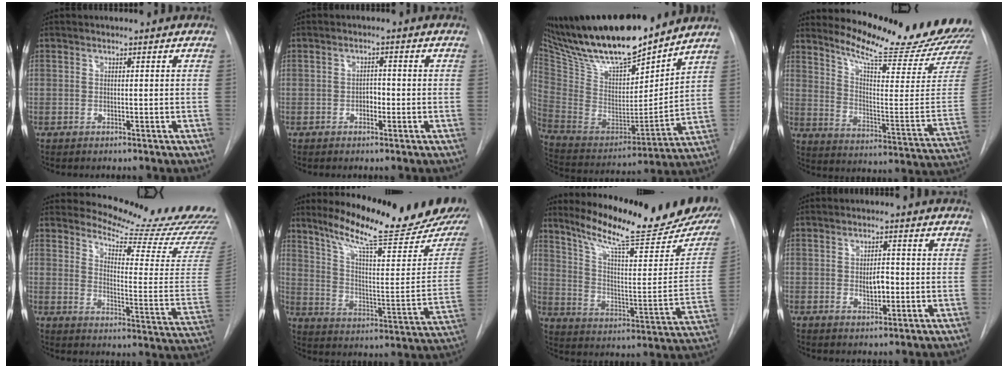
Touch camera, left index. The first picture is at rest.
{"total": 1.7, "force": [-0.6, 1.1, 1.2], "torque": [-0.013, 0.006, -0.010]}
{"total": 24.0, "force": [20.4, 4.6, 11.7], "torque": [-0.218, -0.015, 0.356]}
{"total": 21.2, "force": [19.8, 0.7, 7.8], "torque": [-0.130, -0.110, 0.263]}
{"total": 19.5, "force": [18.7, 0.7, 5.5], "torque": [-0.087, -0.141, 0.223]}
{"total": 22.3, "force": [18.4, 1.7, 12.5], "torque": [-0.189, -0.071, 0.257]}
{"total": 24.5, "force": [20.4, 2.9, 13.3], "torque": [-0.206, -0.067, 0.280]}
{"total": 3.2, "force": [-0.3, 1.6, 2.8], "torque": [-0.041, 0.001, -0.001]}